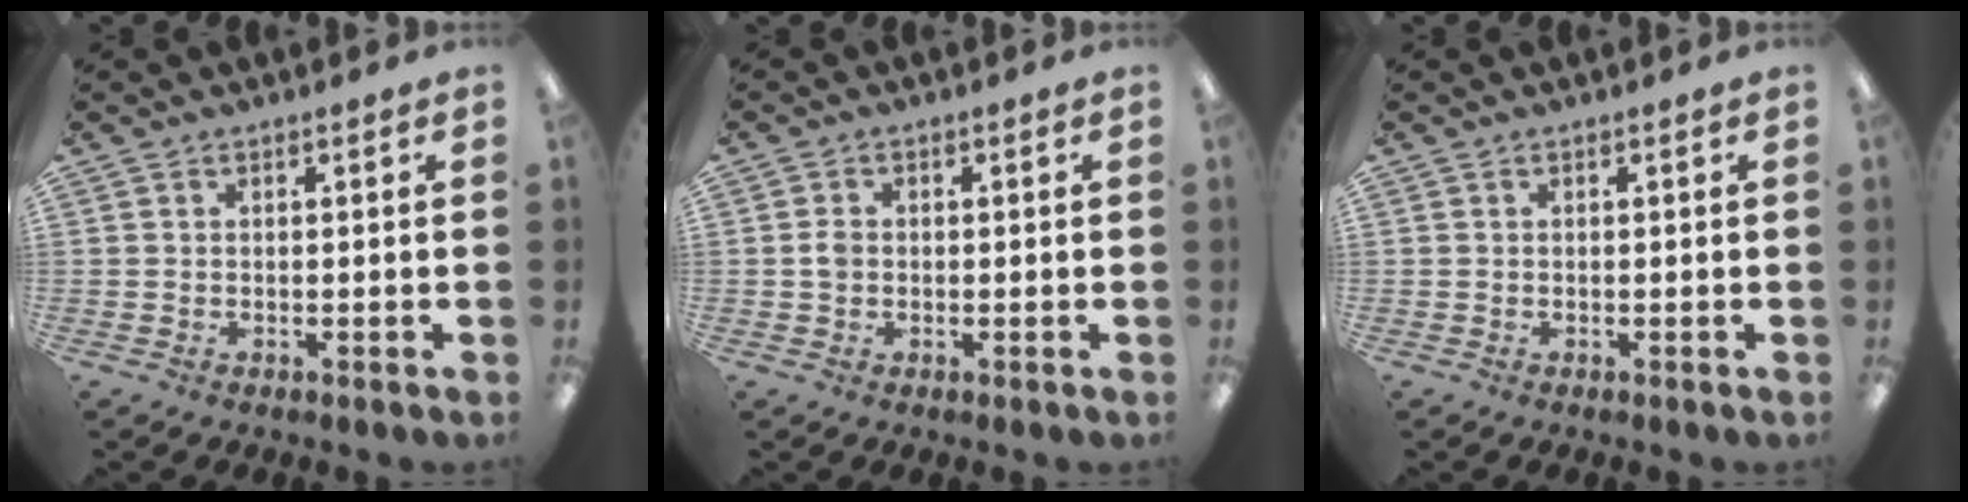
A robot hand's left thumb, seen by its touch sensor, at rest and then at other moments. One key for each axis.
{"total": 2.0, "fx": -0.1, "fy": 1.5, "fz": 1.3, "tx": -0.024, "ty": 0.005, "tz": -0.003}
{"total": 0.0}